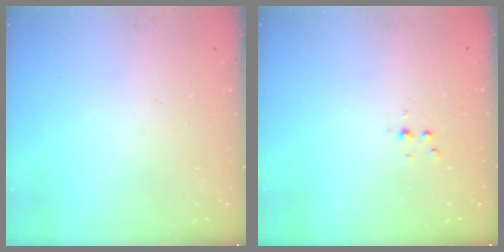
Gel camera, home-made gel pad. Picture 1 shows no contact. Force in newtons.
{"total": 4.0, "press": 3.6, "slide": 1.8}